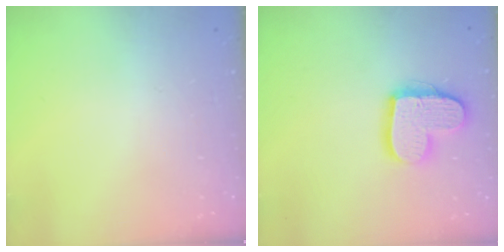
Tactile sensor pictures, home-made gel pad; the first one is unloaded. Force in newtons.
{"total": 14.1, "press": 14.0, "slide": 1.0}